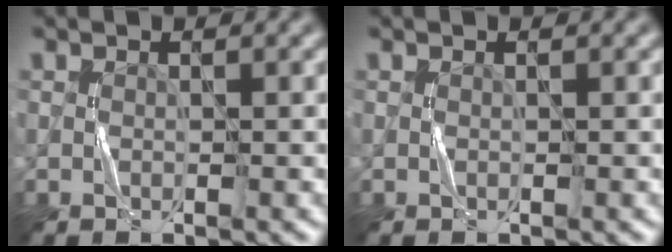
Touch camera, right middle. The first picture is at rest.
{"total": 0.0}